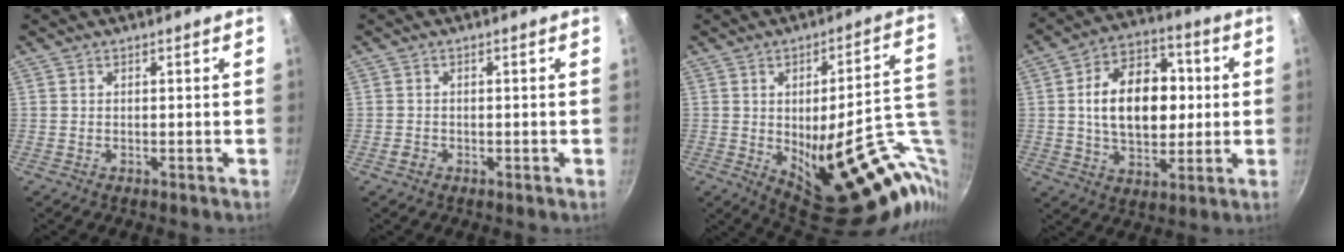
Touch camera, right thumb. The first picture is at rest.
{"total": 1.1, "force": [-0.5, 0.9, 0.5], "torque": [-0.007, 0.001, -0.013]}
{"total": 31.1, "force": [-5.9, 10.4, 28.7], "torque": [-0.295, 0.012, -0.055]}
{"total": 17.4, "force": [1.5, 11.3, 13.1], "torque": [-0.175, 0.017, 0.023]}